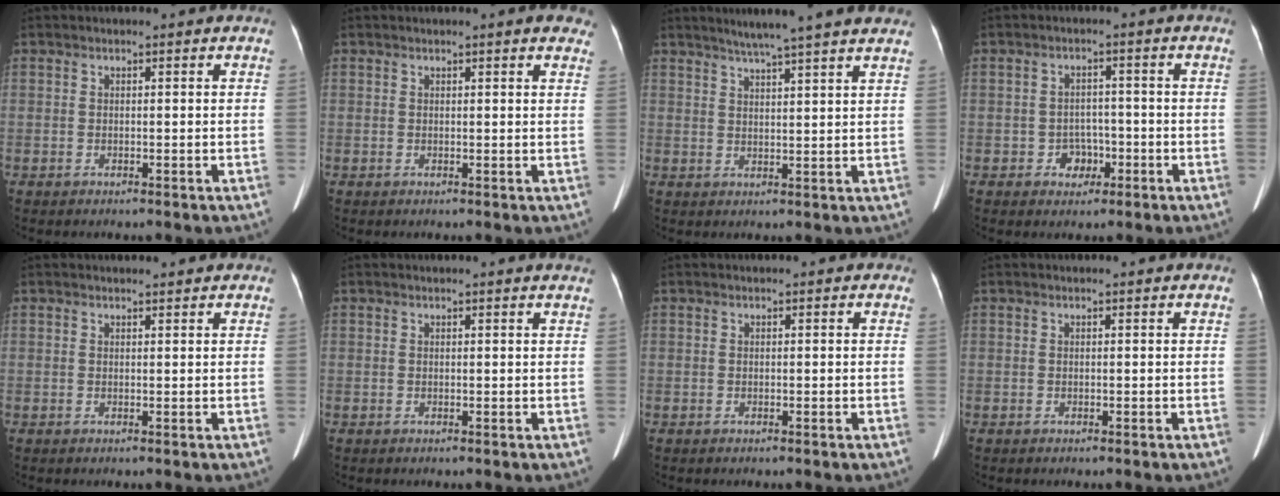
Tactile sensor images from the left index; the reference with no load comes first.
{"total": 4.2, "force": [3.3, 0.8, 2.3], "torque": [-0.016, 0.007, 0.026]}
{"total": 11.7, "force": [9.9, -0.5, 6.3], "torque": [-0.092, 0.019, 0.118]}
{"total": 3.5, "force": [-1.6, 2.8, 1.4], "torque": [-0.021, 0.008, -0.019]}
{"total": 1.8, "force": [1.6, 0.5, 0.7], "torque": [-0.012, 0.009, 0.020]}
{"total": 2.1, "force": [2.0, -0.2, 0.6], "torque": [-0.013, 0.000, 0.013]}
{"total": 0.0}
{"total": 0.0}